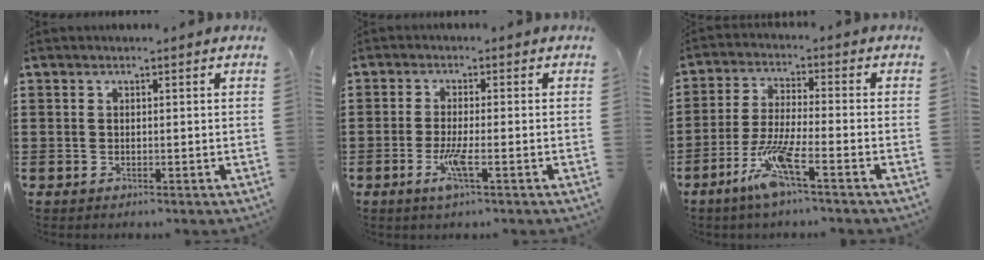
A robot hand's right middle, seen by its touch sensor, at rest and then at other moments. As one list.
[{"total": 4.2, "force": [-1.8, 0.2, 3.8], "torque": [-0.084, -0.017, -0.037]}, {"total": 7.8, "force": [-4.6, 1.0, 6.2], "torque": [-0.139, -0.012, -0.090]}]